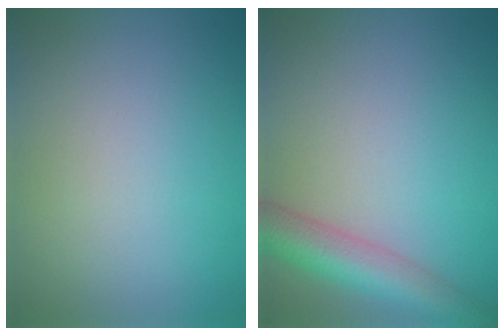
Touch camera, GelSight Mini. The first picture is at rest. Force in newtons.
{"total": 5.3, "press": 5.3, "slide": 0.3}